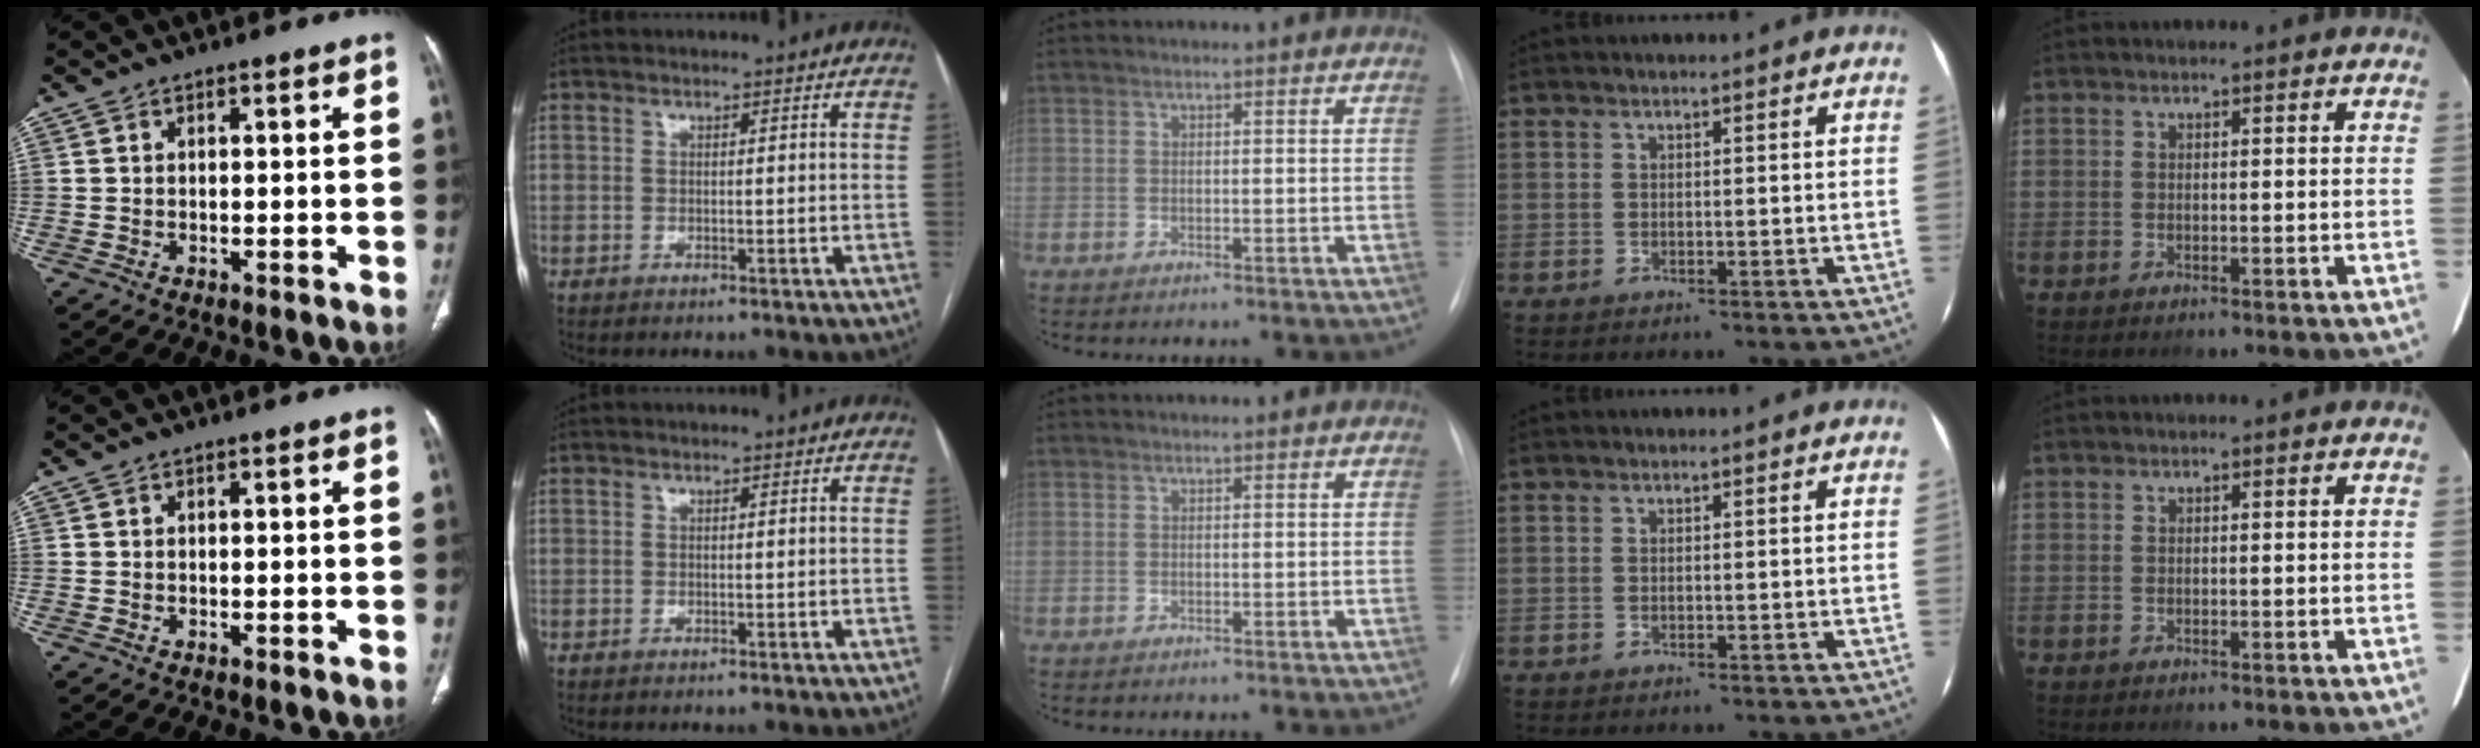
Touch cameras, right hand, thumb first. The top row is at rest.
{}